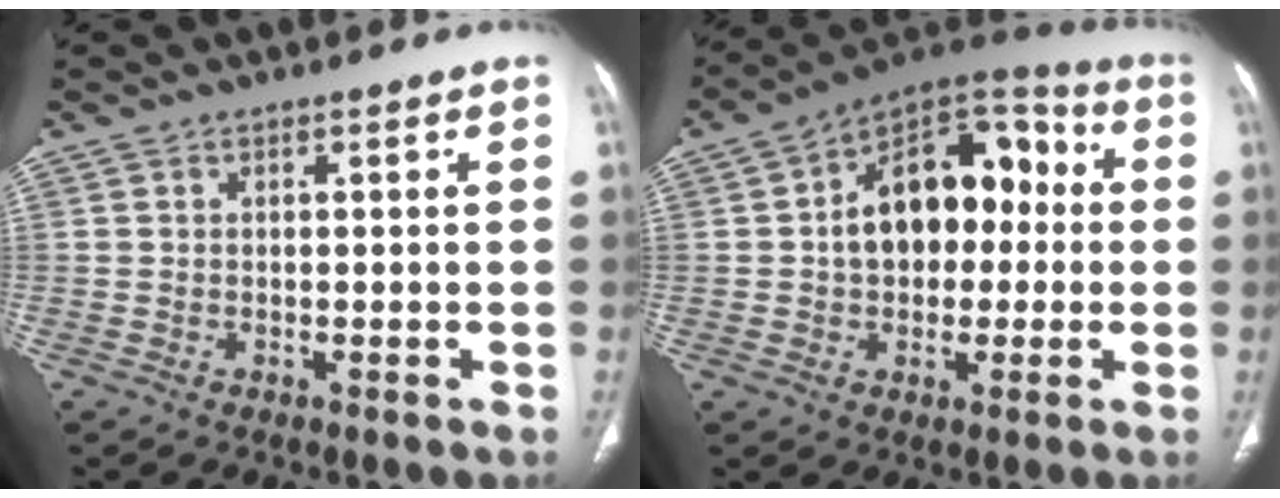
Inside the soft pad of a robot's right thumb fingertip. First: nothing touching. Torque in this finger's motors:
{"motor_torque": [0.18, 2.50, 1.71, -0.31, 0.13]}